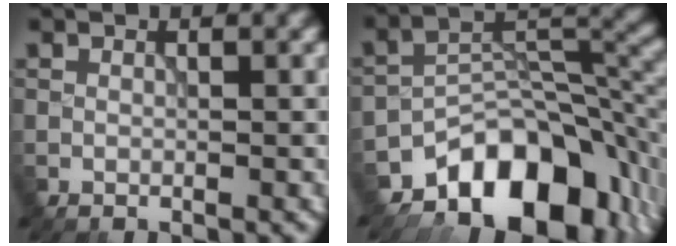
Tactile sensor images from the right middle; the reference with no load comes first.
{"total": 11.1, "force": [-7.0, 5.7, 6.4], "torque": [-0.081, -0.004, -0.122]}